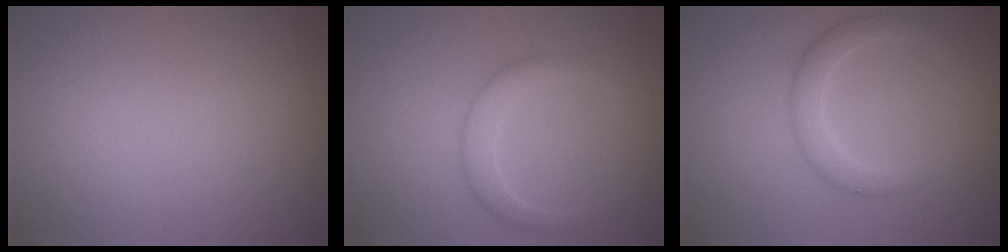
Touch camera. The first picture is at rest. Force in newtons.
{"total": 2.3, "press": 2.3, "slide": 0.1}
{"total": 2.6, "press": 2.6, "slide": 0.1}